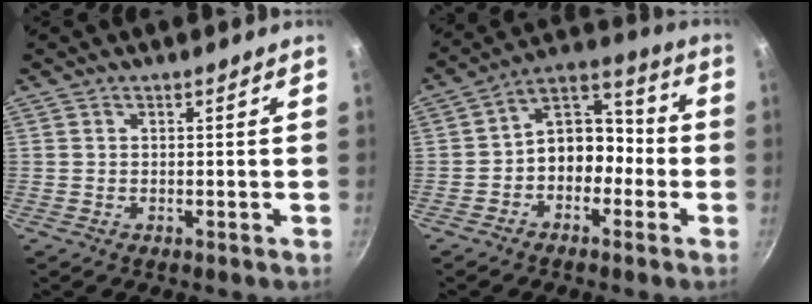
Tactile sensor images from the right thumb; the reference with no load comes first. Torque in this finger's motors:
{"motor_torque": [0.00, 0.30, 0.14, 0.07, 0.22]}